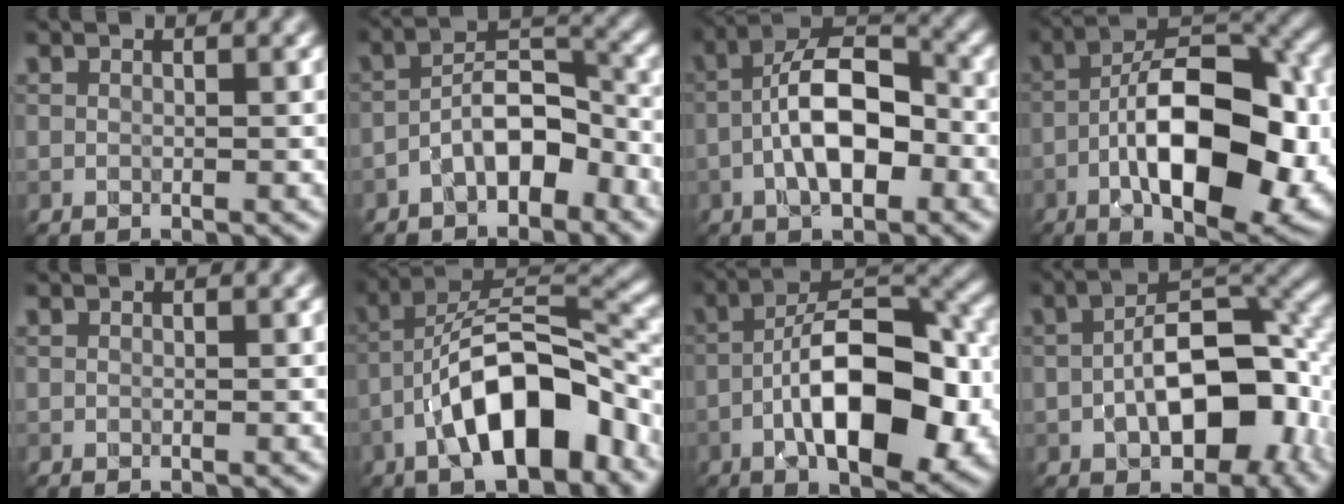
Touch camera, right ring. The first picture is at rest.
{"total": 5.3, "force": [-2.9, 2.4, 3.8], "torque": [-0.061, 0.018, -0.052]}
{"total": 7.6, "force": [-2.1, 3.3, 6.5], "torque": [-0.115, 0.019, -0.042]}
{"total": 13.6, "force": [-4.1, 5.8, 11.6], "torque": [-0.179, 0.006, -0.072]}
{"total": 0.0}
{"total": 10.7, "force": [-5.2, 4.1, 8.4], "torque": [-0.137, 0.023, -0.090]}
{"total": 12.1, "force": [-3.8, 5.0, 10.3], "torque": [-0.164, 0.009, -0.066]}
{"total": 10.9, "force": [-2.0, 6.1, 8.7], "torque": [-0.130, -0.001, -0.024]}